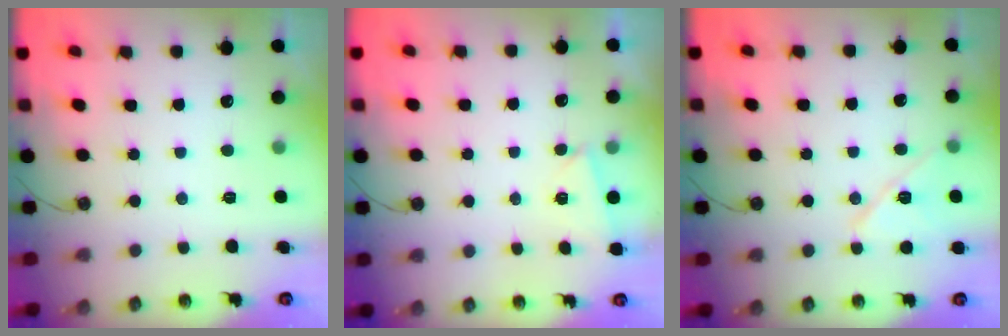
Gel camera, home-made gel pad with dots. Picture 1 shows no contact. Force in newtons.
{"total": 2.5, "press": 1.6, "slide": 1.9}
{"total": 10.8, "press": 10.4, "slide": 3.2}